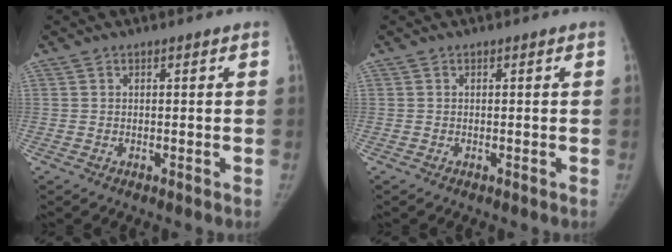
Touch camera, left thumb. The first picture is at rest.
{"total": 0.0}